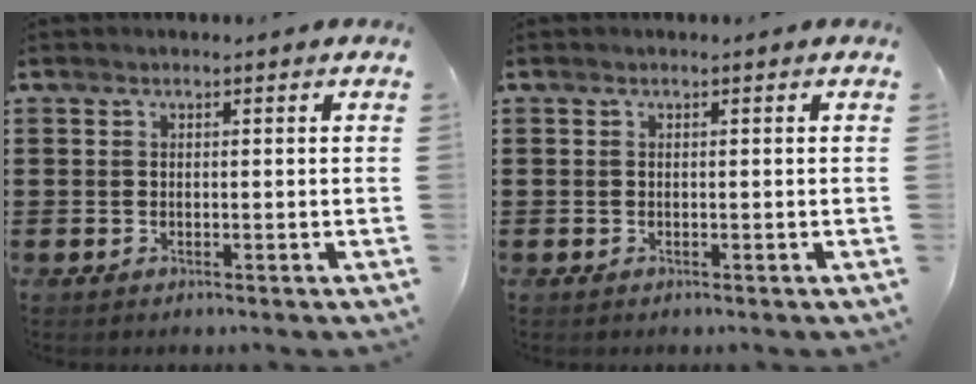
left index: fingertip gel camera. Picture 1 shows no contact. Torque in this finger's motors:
{"motor_torque": [-1.11, 1.03, -1.05, -0.21]}